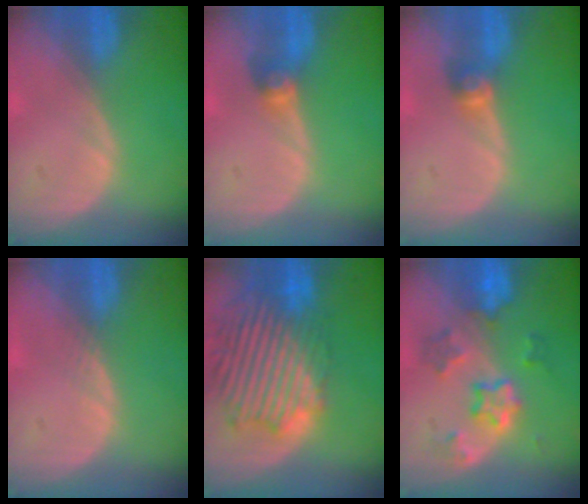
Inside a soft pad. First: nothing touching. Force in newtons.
{"total": 2.7, "press": 2.7, "slide": 0.3}
{"total": 2.6, "press": 2.5, "slide": 0.6}
{"total": 0.7, "press": 0.6, "slide": 0.3}
{"total": 14.0, "press": 12.0, "slide": 7.1}
{"total": 7.0, "press": 6.4, "slide": 2.8}